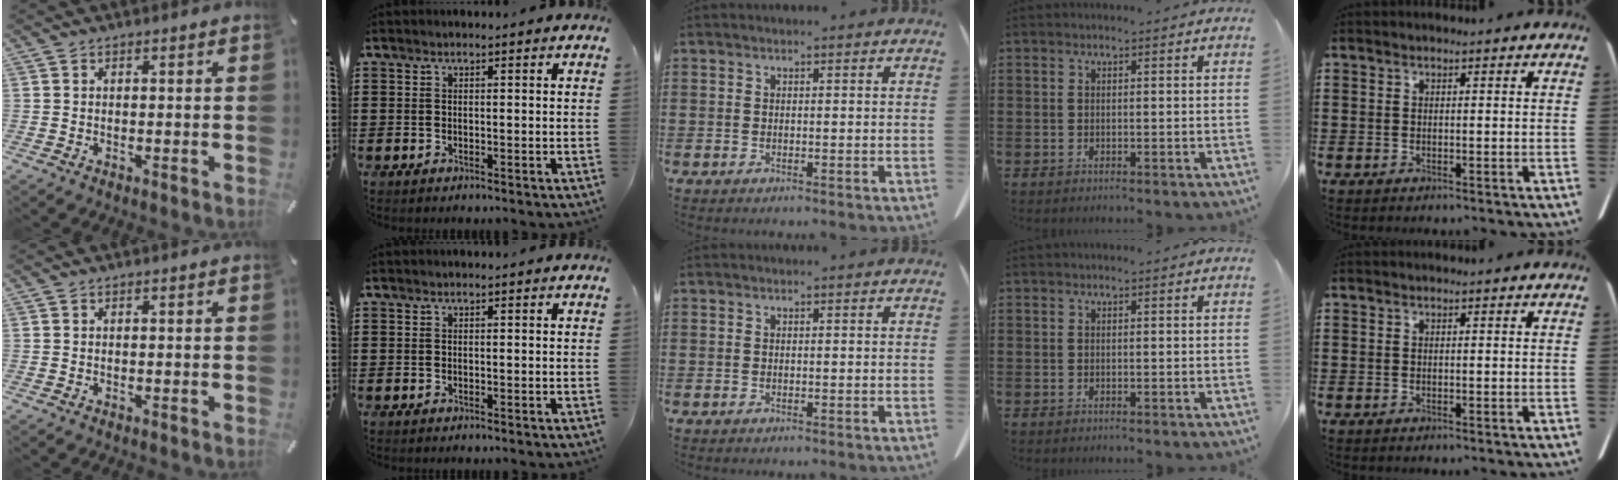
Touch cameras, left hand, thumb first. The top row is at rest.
{}